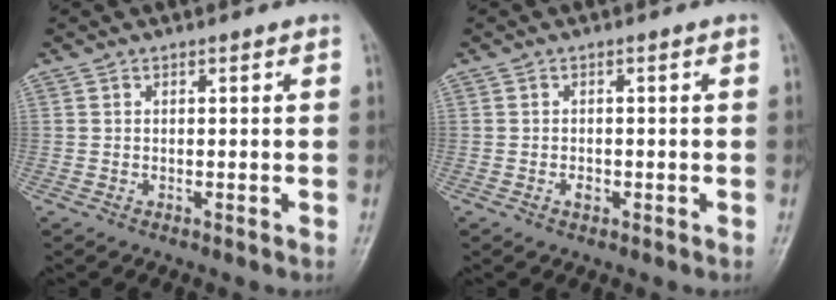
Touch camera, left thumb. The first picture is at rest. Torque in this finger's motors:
{"motor_torque": [-0.08, -0.02, 0.11, -0.05, 0.00]}